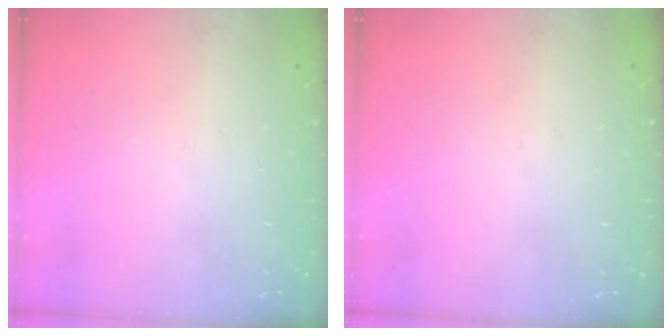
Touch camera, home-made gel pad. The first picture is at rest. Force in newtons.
{"total": 0.0}